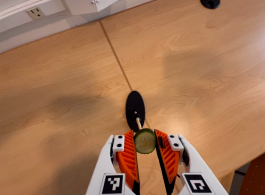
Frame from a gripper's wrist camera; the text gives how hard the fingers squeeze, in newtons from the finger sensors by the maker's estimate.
{"total": 8.4, "left": 8.4, "right": 8.4}